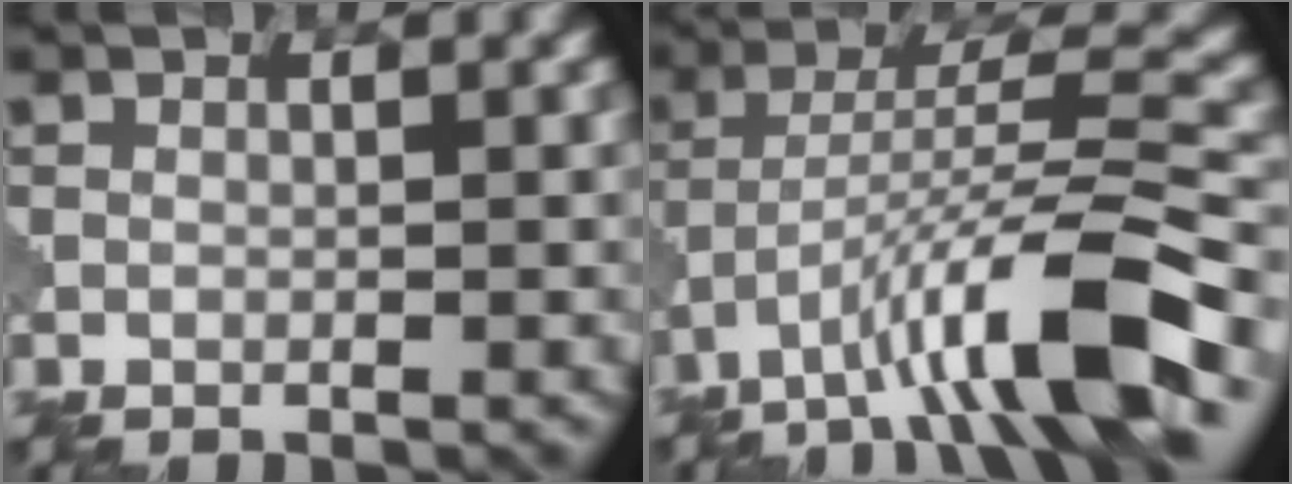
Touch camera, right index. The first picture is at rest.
{"total": 9.5, "force": [-5.6, 1.5, 7.6], "torque": [-0.126, 0.016, -0.093]}